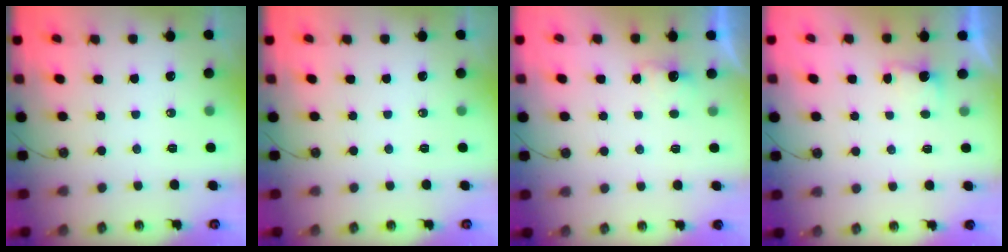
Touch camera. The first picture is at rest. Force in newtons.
{"total": 0.0}
{"total": 2.8, "press": 2.7, "slide": 0.9}
{"total": 2.2, "press": 1.9, "slide": 1.0}